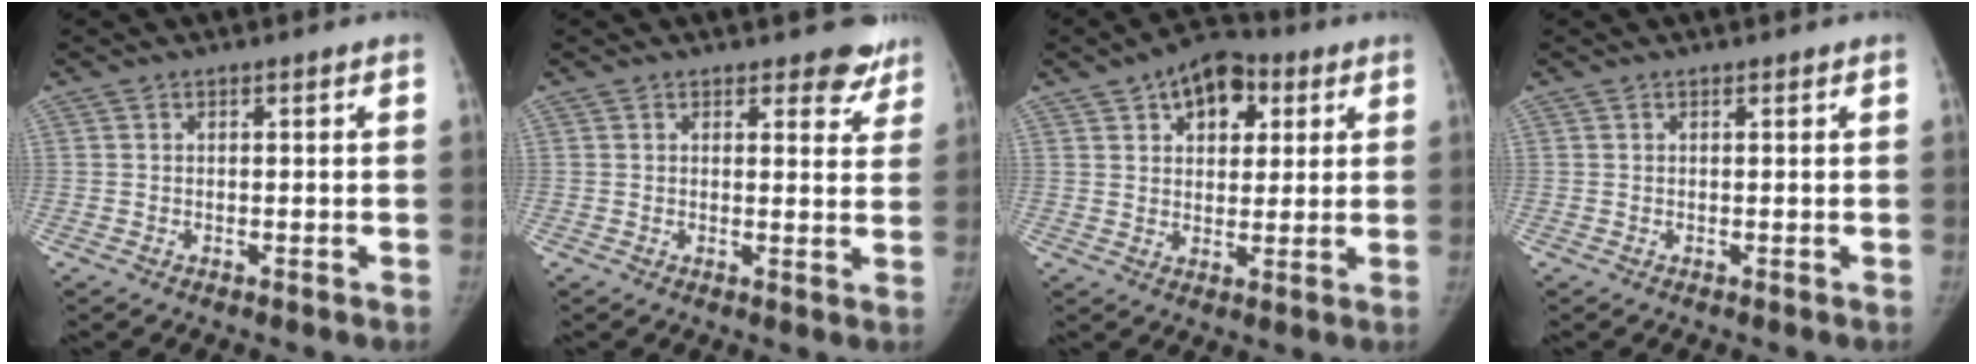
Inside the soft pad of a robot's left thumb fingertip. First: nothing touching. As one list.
[{"total": 5.5, "force": [4.5, 2.6, 1.7], "torque": [0.020, -0.028, 0.043]}, {"total": 10.8, "force": [4.8, 6.8, 7.0], "torque": [-0.061, -0.002, 0.067]}, {"total": 0.0}]